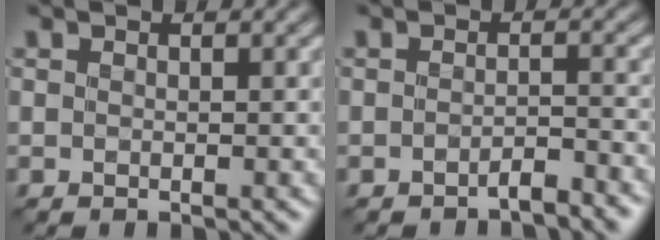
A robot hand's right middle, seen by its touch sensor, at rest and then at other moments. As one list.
[{"total": 1.7, "force": [-1.5, 0.1, 0.8], "torque": [-0.010, 0.006, -0.029]}]